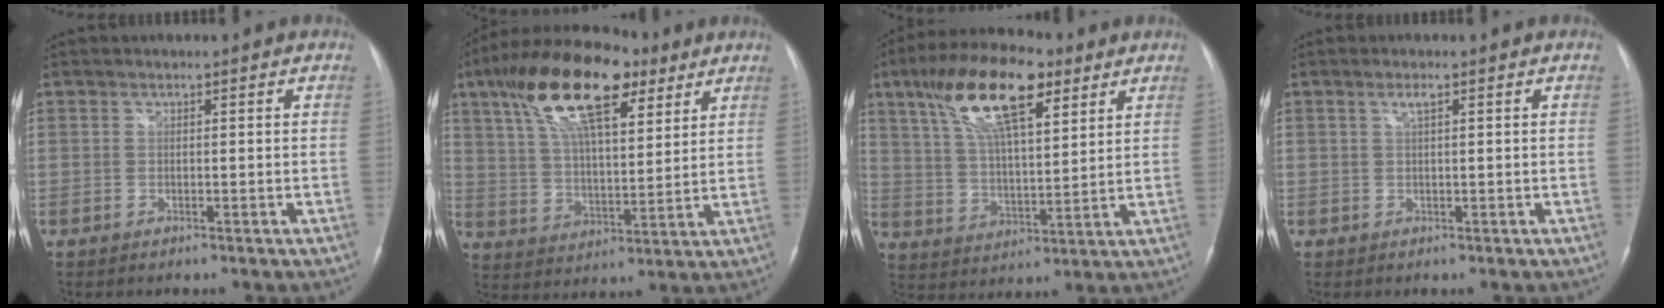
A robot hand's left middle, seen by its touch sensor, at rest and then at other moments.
{"total": 19.3, "force": [10.9, 6.8, 14.4], "torque": [-0.280, 0.036, 0.193]}
{"total": 16.4, "force": [9.1, 5.2, 12.6], "torque": [-0.242, 0.024, 0.167]}
{"total": 1.2, "force": [0.6, 0.3, 1.0], "torque": [-0.019, 0.002, 0.011]}